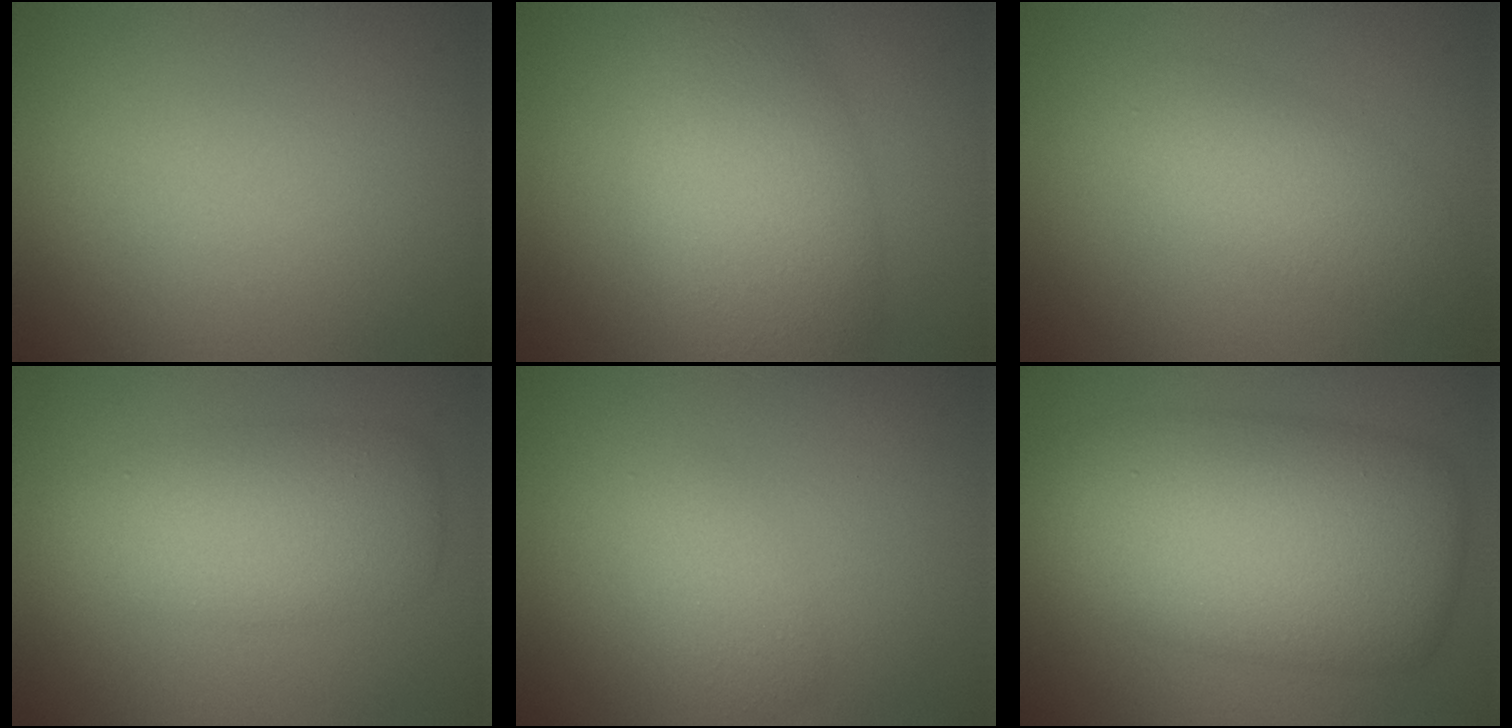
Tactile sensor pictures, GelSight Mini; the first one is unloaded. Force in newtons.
{"total": 6.9, "press": 6.9, "slide": 0.4}
{"total": 3.2, "press": 3.2, "slide": 0.0}
{"total": 5.2, "press": 5.2, "slide": 0.0}
{"total": 1.8, "press": 1.8, "slide": 0.1}
{"total": 11.4, "press": 11.4, "slide": 0.2}